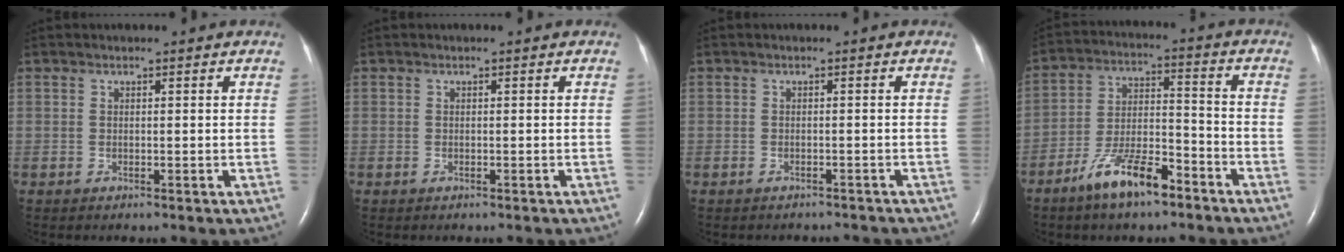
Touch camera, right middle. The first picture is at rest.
{"total": 0.0}
{"total": 4.0, "force": [-3.8, 1.3, 0.7], "torque": [-0.011, -0.002, -0.040]}
{"total": 10.4, "force": [-7.2, 2.8, 7.0], "torque": [-0.137, 0.000, -0.131]}